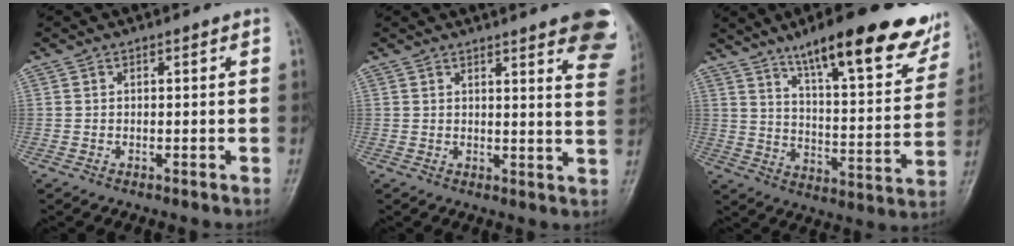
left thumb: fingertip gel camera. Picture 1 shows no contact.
{"total": 14.2, "force": [9.1, 2.8, 10.5], "torque": [-0.106, -0.038, 0.089]}
{"total": 22.6, "force": [15.2, 5.8, 15.7], "torque": [-0.189, -0.053, 0.223]}